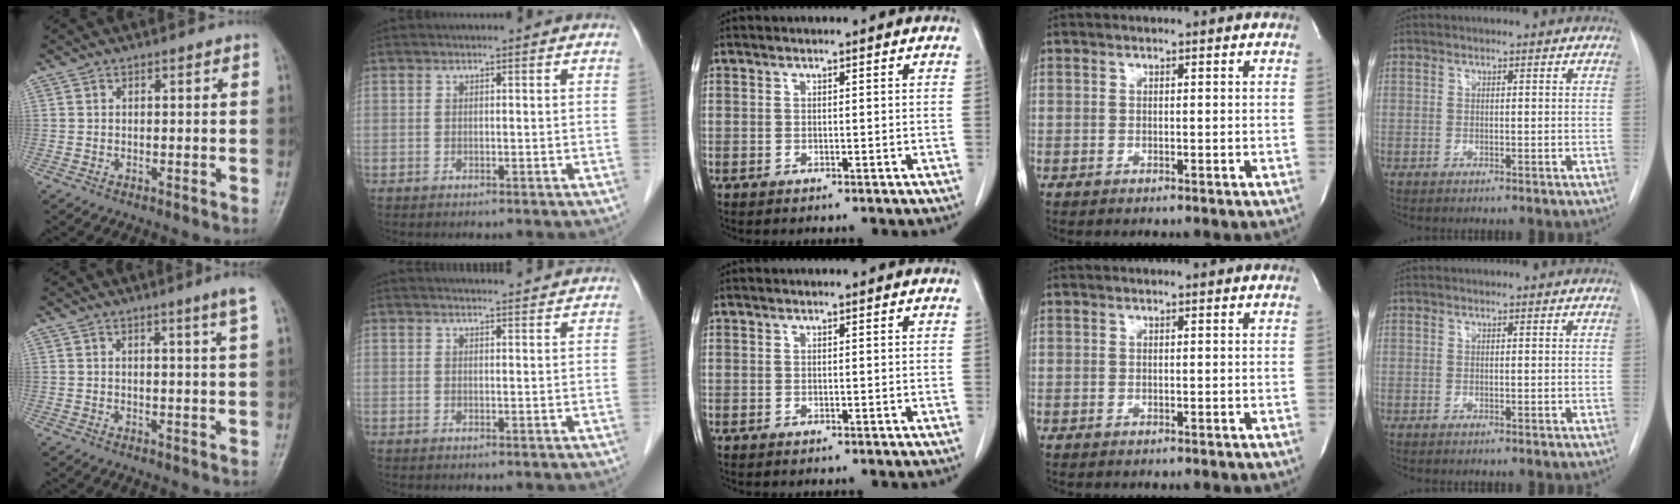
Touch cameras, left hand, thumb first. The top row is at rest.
{"thumb": {"total": 3.3, "force": [2.0, -1.0, 2.4], "torque": [-0.037, -0.015, 0.030]}, "index": {"total": 7.4, "force": [7.2, 0.5, 1.5], "torque": [-0.017, 0.023, 0.080]}}